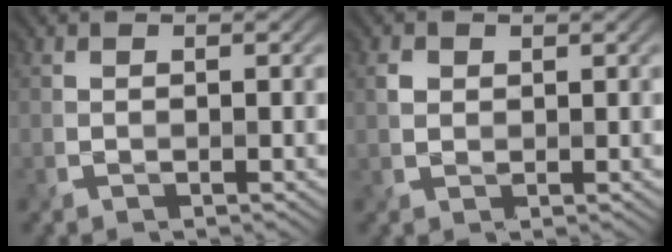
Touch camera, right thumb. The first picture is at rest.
{"total": 1.4, "force": [0.6, 1.1, 0.5], "torque": [-0.017, 0.000, 0.014]}